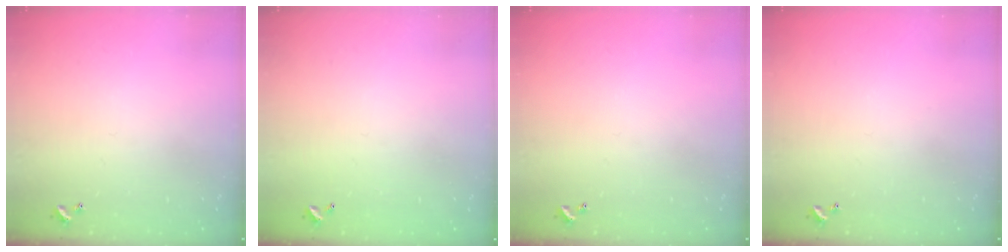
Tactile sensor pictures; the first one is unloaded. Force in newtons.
{"total": 2.9, "press": 2.9, "slide": 0.1}
{"total": 0.0}
{"total": 0.0}